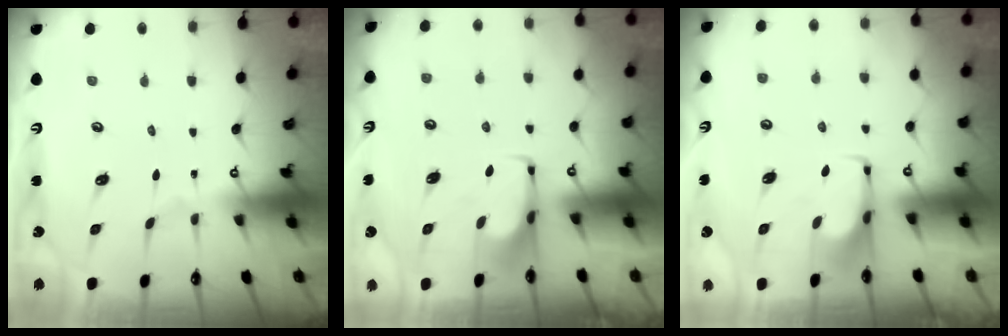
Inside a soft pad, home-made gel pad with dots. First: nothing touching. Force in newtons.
{"total": 1.6, "press": 1.5, "slide": 0.4}
{"total": 1.6, "press": 1.5, "slide": 0.4}